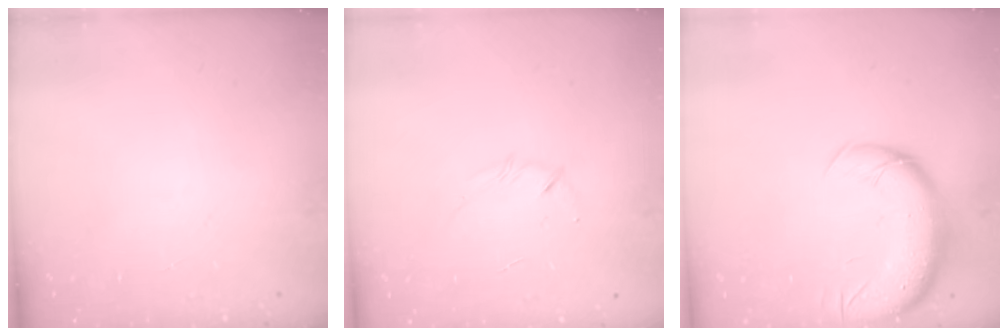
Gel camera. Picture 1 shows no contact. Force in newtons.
{"total": 2.5, "press": 2.4, "slide": 0.4}
{"total": 13.0, "press": 12.6, "slide": 3.2}